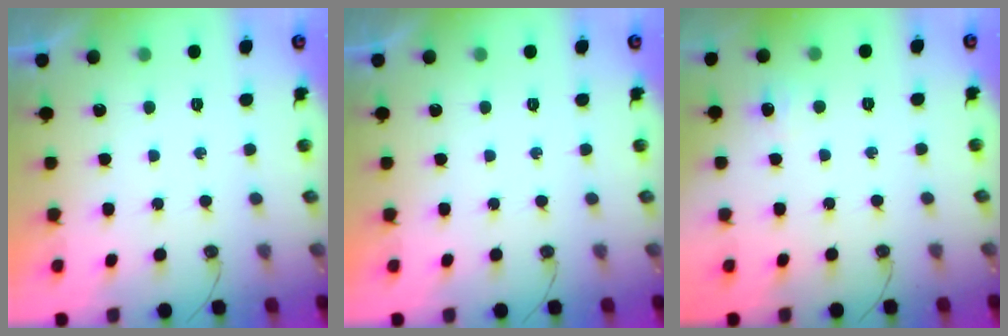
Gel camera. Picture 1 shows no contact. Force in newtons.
{"total": 0.0}
{"total": 3.5, "press": 3.4, "slide": 0.8}